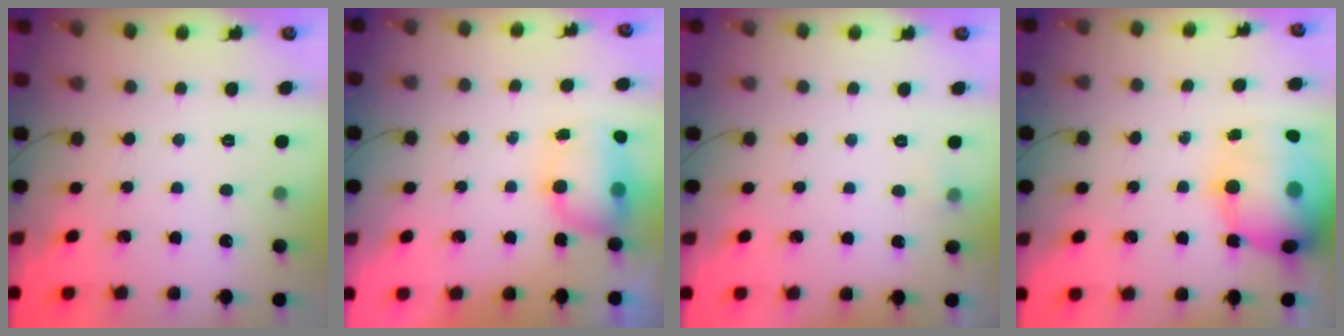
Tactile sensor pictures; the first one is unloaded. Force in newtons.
{"total": 11.5, "press": 8.7, "slide": 7.5}
{"total": 3.3, "press": 3.1, "slide": 1.2}
{"total": 24.0, "press": 23.4, "slide": 5.4}